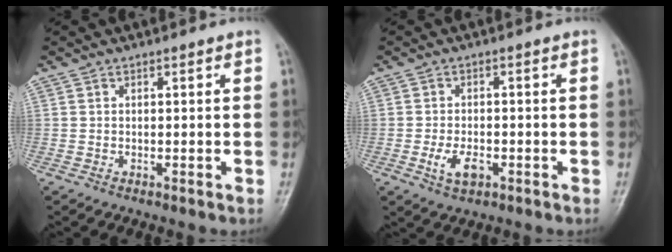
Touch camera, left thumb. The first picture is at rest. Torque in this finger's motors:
{"motor_torque": [-0.26, 0.96, 0.62, 0.14, 0.01]}